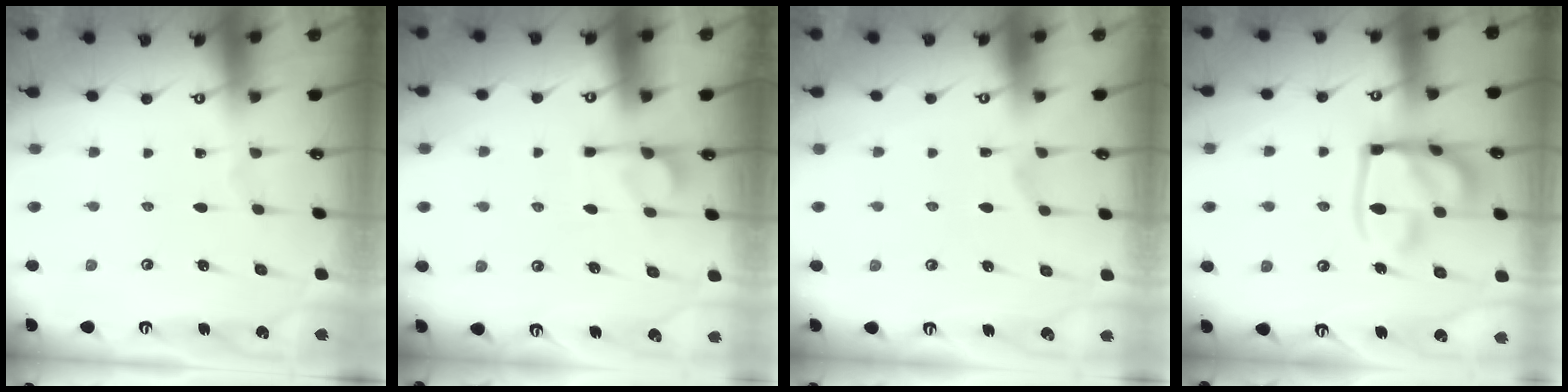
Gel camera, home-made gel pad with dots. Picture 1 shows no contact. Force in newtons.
{"total": 1.2, "press": 0.3, "slide": 1.1}
{"total": 5.6, "press": 5.4, "slide": 1.2}
{"total": 17.8, "press": 17.7, "slide": 1.8}